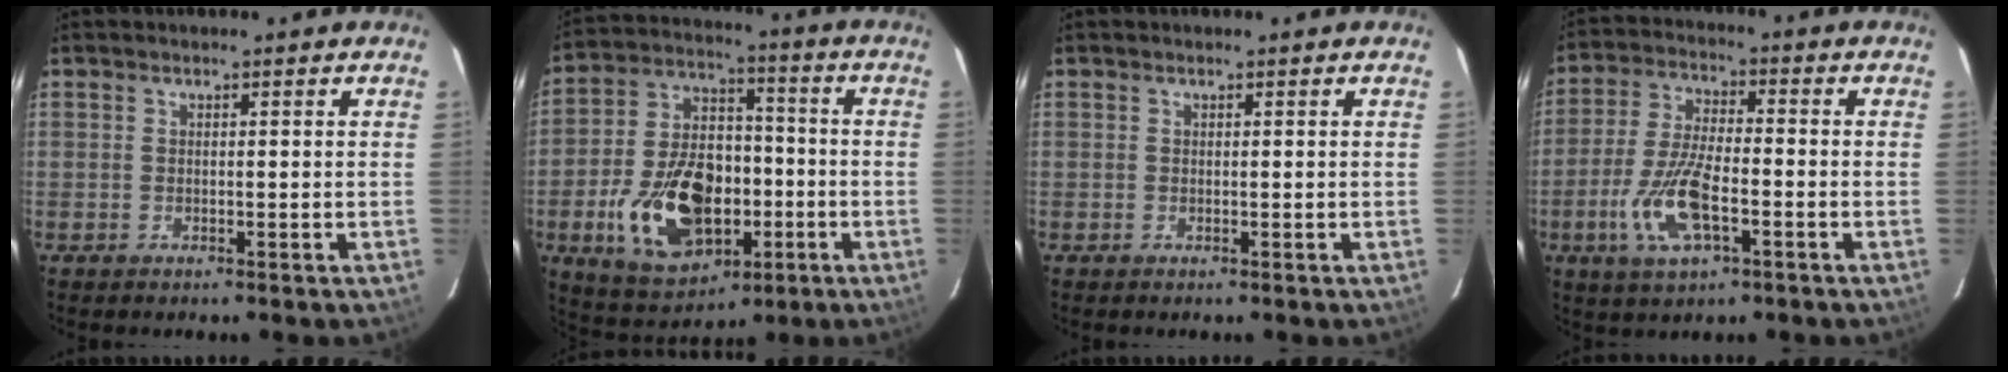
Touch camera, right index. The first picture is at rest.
{"total": 19.4, "force": [-5.8, 12.1, 14.0], "torque": [-0.298, 0.012, -0.080]}
{"total": 0.0}
{"total": 11.6, "force": [-4.3, 4.0, 10.0], "torque": [-0.212, -0.006, -0.083]}